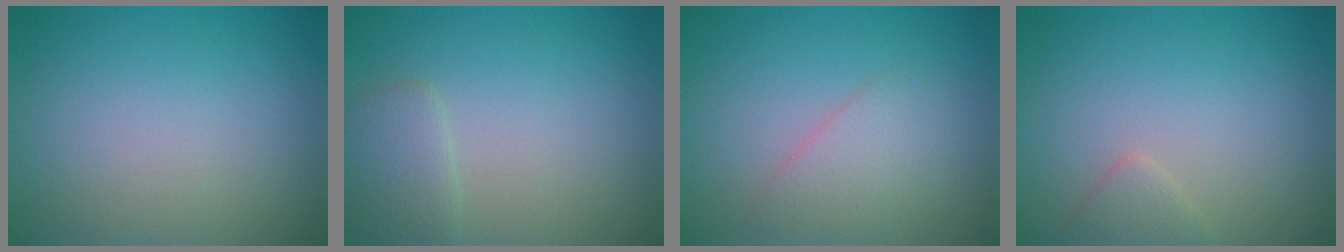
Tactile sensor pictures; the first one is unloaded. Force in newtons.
{"total": 2.1, "press": 2.1, "slide": 0.1}
{"total": 2.3, "press": 2.3, "slide": 0.2}
{"total": 1.3, "press": 1.3, "slide": 0.0}